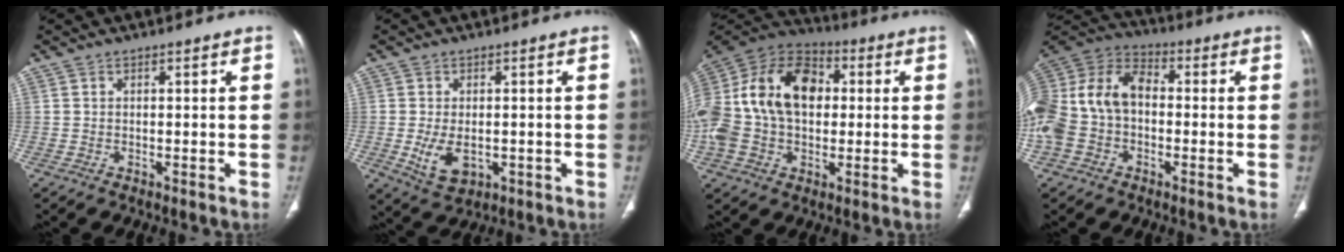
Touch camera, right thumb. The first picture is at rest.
{"total": 6.1, "force": [-1.1, 3.8, 4.7], "torque": [-0.081, -0.009, -0.007]}
{"total": 23.6, "force": [2.3, 15.7, 17.4], "torque": [-0.343, 0.030, 0.037]}
{"total": 18.8, "force": [-1.2, 13.3, 13.2], "torque": [-0.292, 0.042, -0.026]}